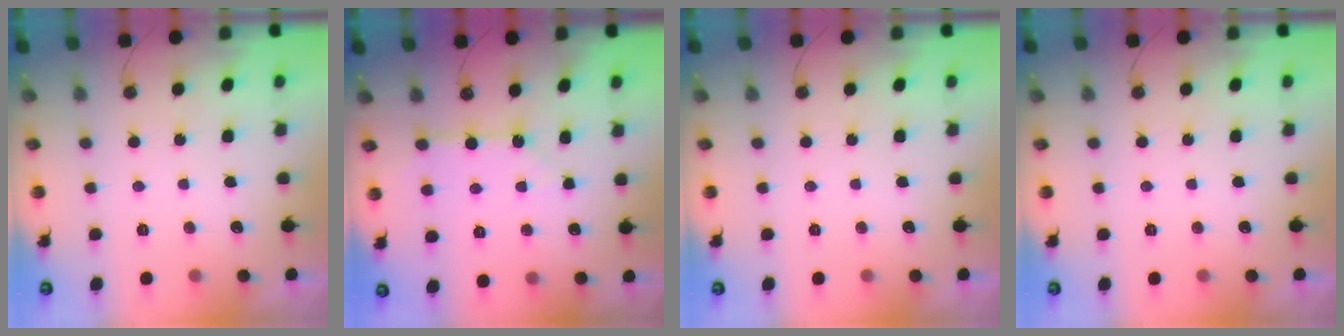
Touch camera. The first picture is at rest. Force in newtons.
{"total": 2.3, "press": 2.3, "slide": 0.3}
{"total": 0.0}
{"total": 0.0}